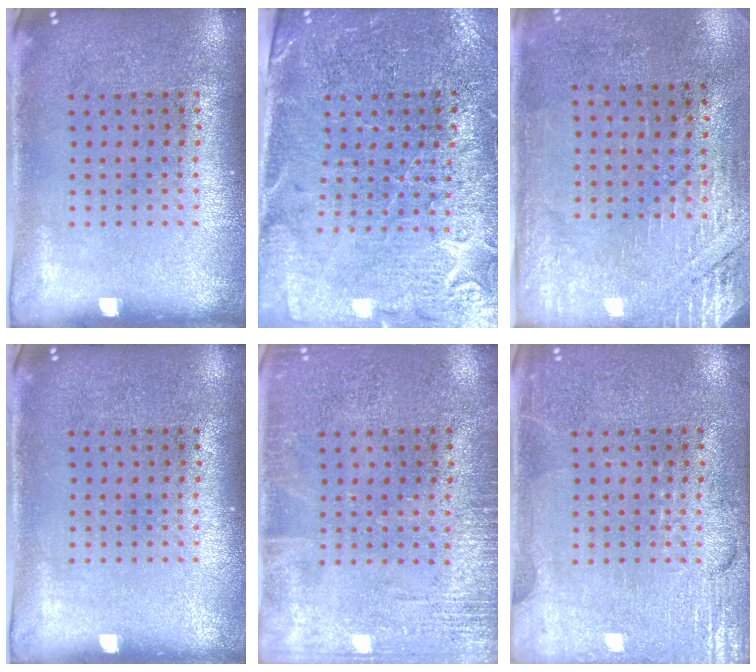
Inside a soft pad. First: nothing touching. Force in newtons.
{"total": 3.3, "press": 3.1, "slide": 1.0}
{"total": 2.7, "press": 2.4, "slide": 1.2}
{"total": 0.0}
{"total": 2.4, "press": 2.4, "slide": 0.3}
{"total": 4.0, "press": 4.0, "slide": 0.5}